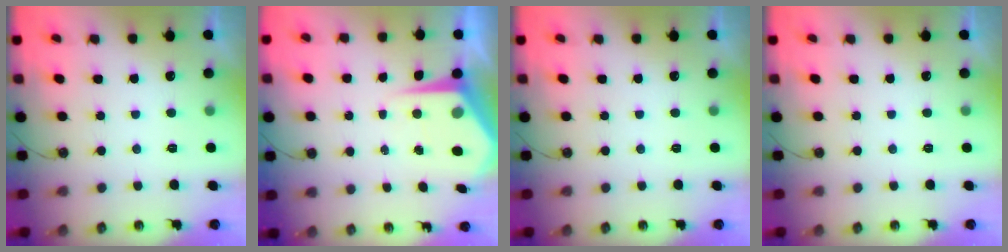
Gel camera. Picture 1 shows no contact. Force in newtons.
{"total": 7.1, "press": 7.1, "slide": 0.1}
{"total": 0.0}
{"total": 0.0}